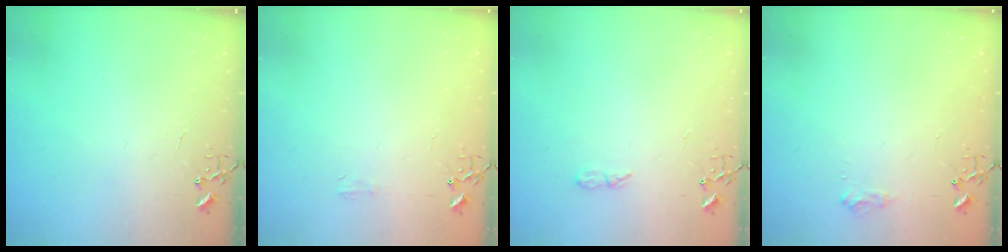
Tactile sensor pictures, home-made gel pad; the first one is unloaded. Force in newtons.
{"total": 4.6, "press": 4.5, "slide": 0.5}
{"total": 4.6, "press": 4.6, "slide": 0.5}
{"total": 8.2, "press": 8.1, "slide": 0.7}